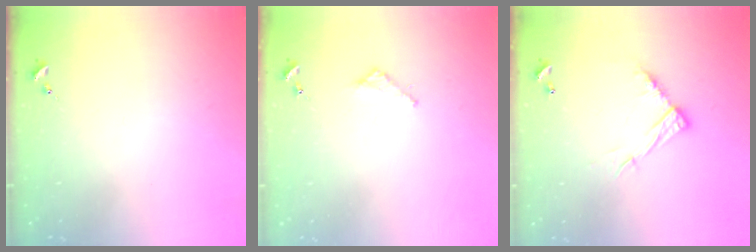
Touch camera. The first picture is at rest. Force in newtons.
{"total": 2.7, "press": 2.7, "slide": 0.2}
{"total": 10.6, "press": 10.6, "slide": 0.4}